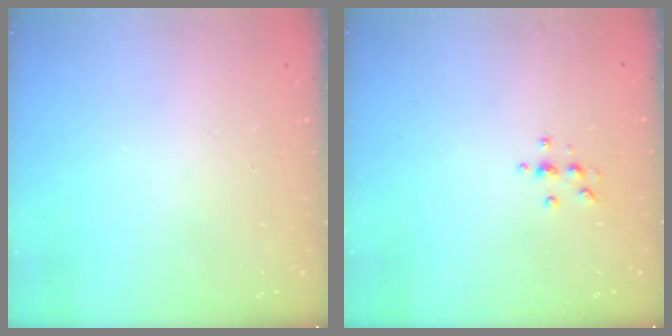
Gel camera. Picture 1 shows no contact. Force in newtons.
{"total": 4.6, "press": 4.6, "slide": 0.6}